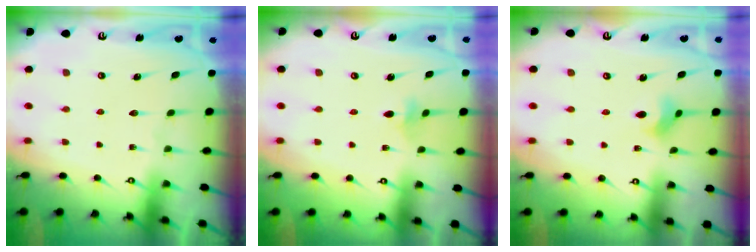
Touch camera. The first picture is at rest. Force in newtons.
{"total": 2.6, "press": 2.6, "slide": 0.5}
{"total": 3.6, "press": 3.6, "slide": 0.6}